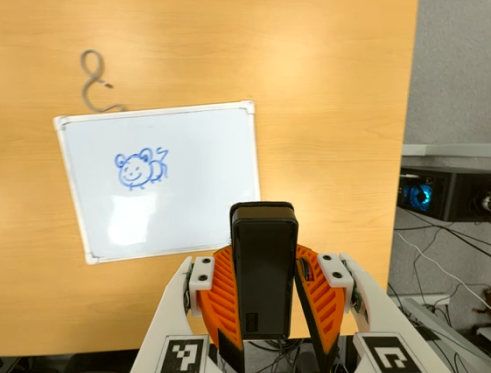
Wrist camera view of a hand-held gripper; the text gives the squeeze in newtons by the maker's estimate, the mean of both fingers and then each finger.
{"total": 8.8, "left": 7.0, "right": 10.6}